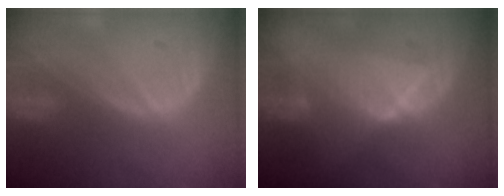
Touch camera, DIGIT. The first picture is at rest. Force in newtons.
{"total": 6.4, "press": 6.4, "slide": 0.3}